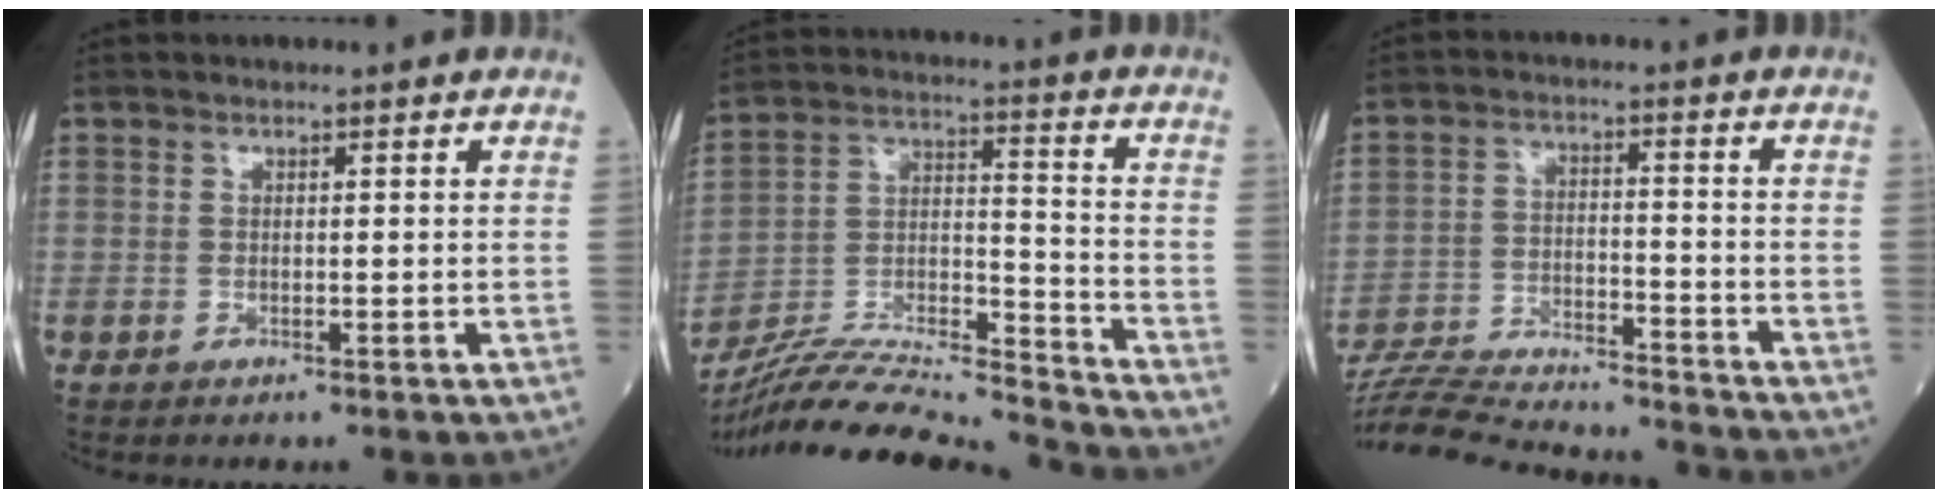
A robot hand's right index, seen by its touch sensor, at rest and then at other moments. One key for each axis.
{"total": 20.2, "fx": -19.2, "fy": -0.4, "fz": 6.3, "tx": -0.132, "ty": 0.002, "tz": -0.325}
{"total": 19.0, "fx": -18.1, "fy": 1.5, "fz": 5.6, "tx": -0.121, "ty": -0.011, "tz": -0.281}